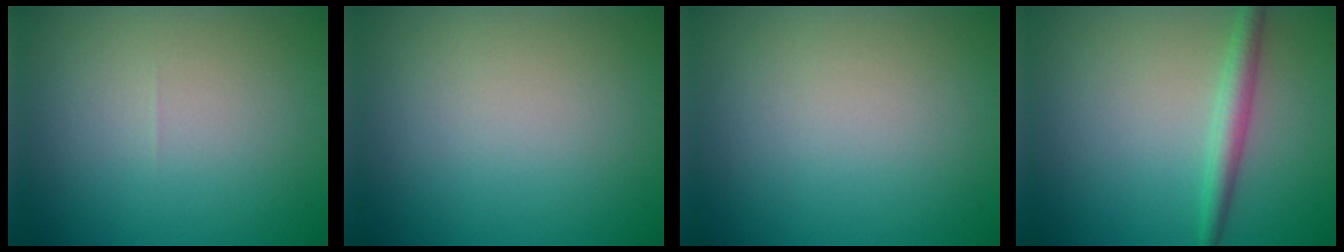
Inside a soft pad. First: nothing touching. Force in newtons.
{"total": 0.0}
{"total": 0.0}
{"total": 2.4, "press": 2.4, "slide": 0.1}